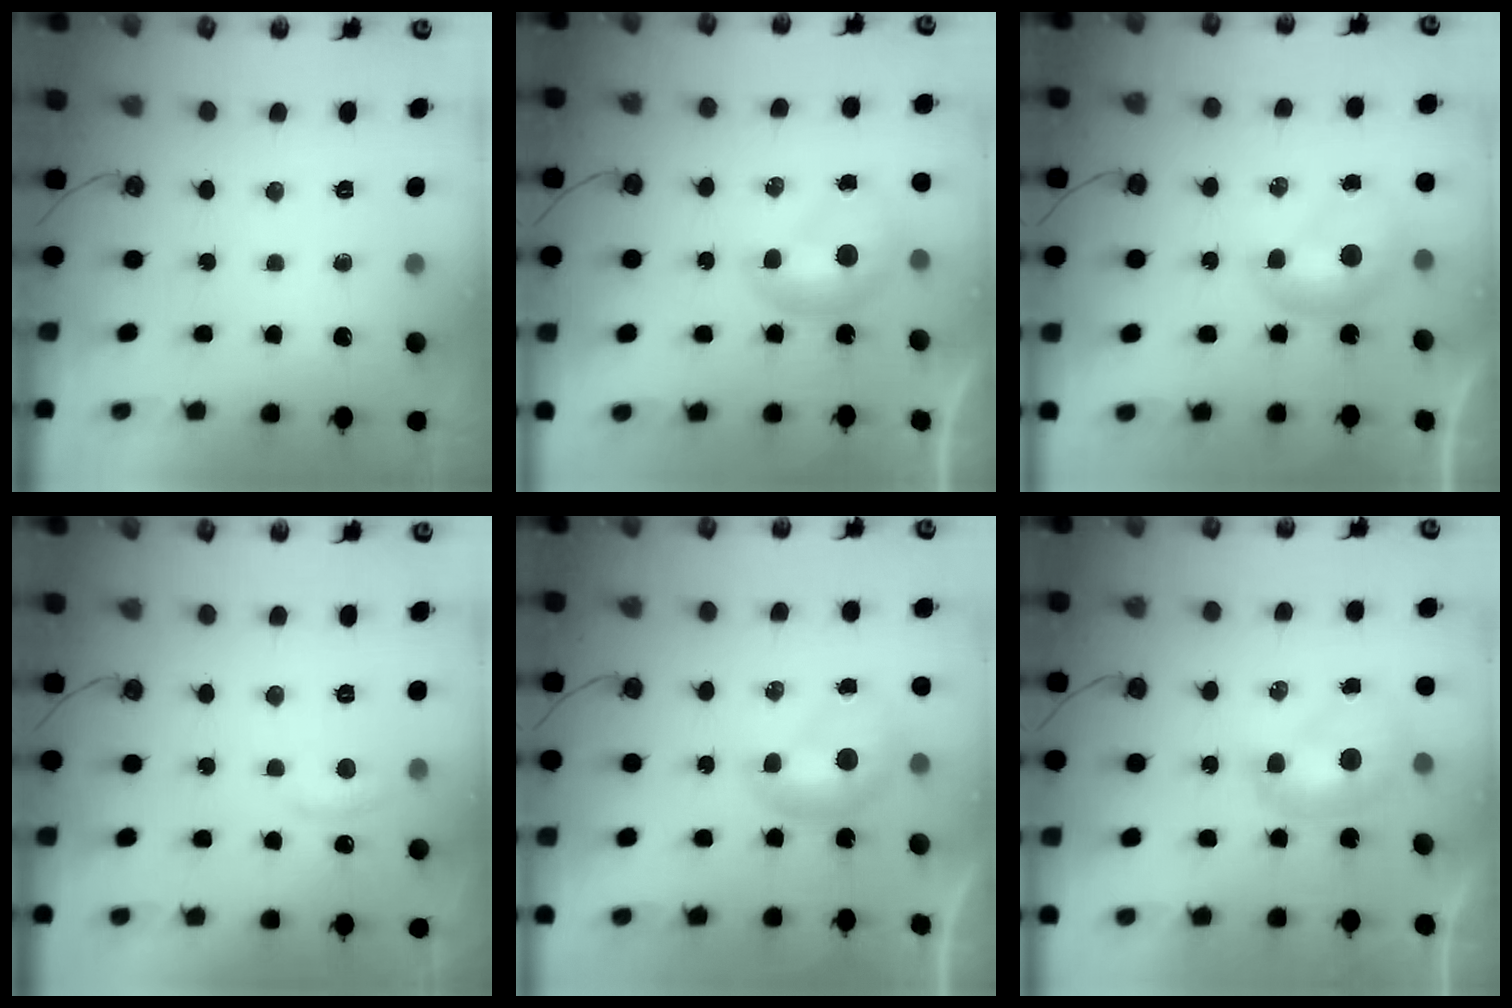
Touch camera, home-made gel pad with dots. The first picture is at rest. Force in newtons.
{"total": 0.0}
{"total": 0.0}
{"total": 1.7, "press": 1.6, "slide": 0.7}
{"total": 0.0}
{"total": 1.7, "press": 1.7, "slide": 0.1}